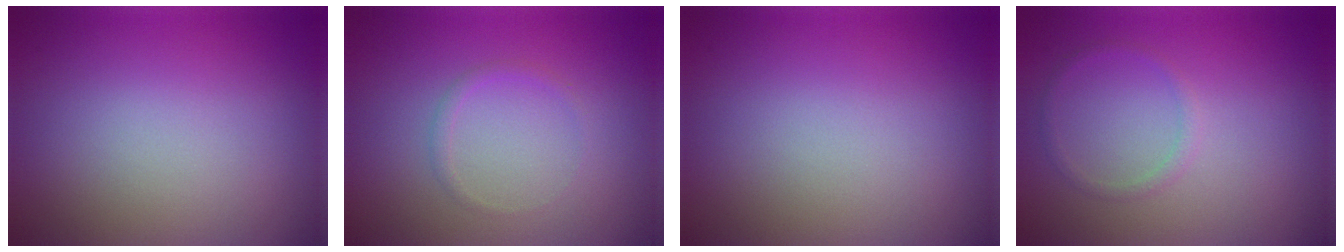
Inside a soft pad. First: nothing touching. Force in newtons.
{"total": 0.9, "press": 0.9, "slide": 0.0}
{"total": 0.0}
{"total": 1.0, "press": 0.9, "slide": 0.2}